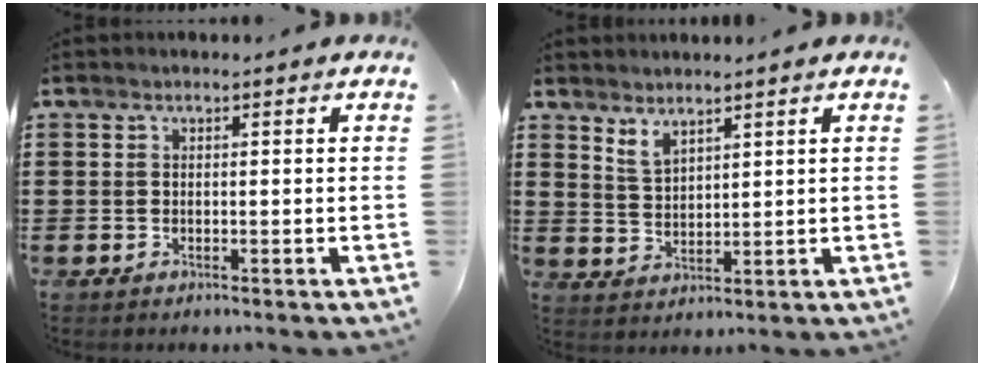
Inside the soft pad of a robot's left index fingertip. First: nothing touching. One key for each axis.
{"total": 2.9, "fx": 2.5, "fy": 1.0, "fz": 1.2, "tx": -0.029, "ty": 0.000, "tz": 0.047}